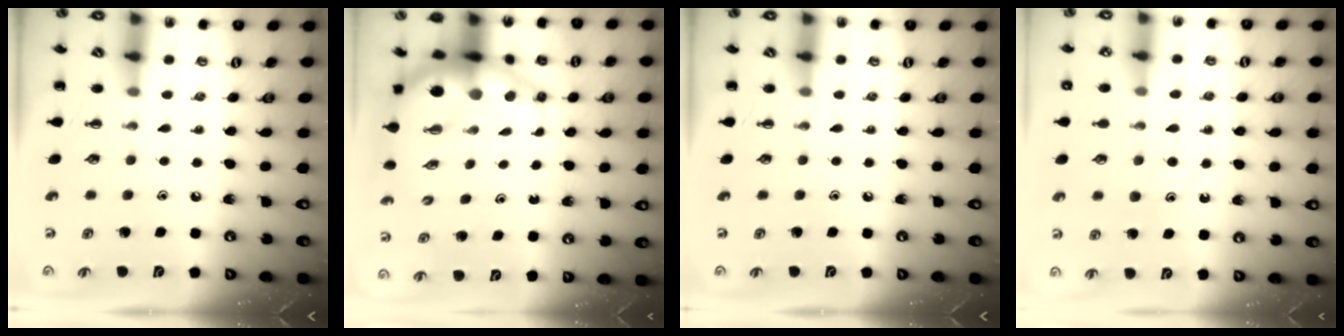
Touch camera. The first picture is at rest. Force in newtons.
{"total": 8.1, "press": 7.8, "slide": 2.1}
{"total": 0.0}
{"total": 10.5, "press": 10.5, "slide": 0.6}